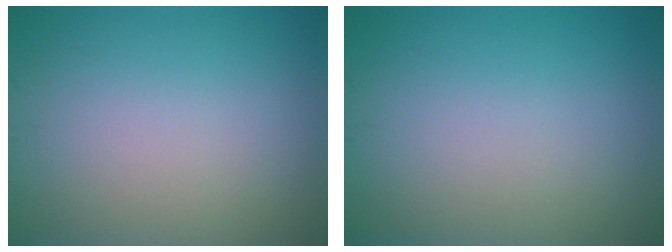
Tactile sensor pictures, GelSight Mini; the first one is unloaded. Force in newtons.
{"total": 0.0}